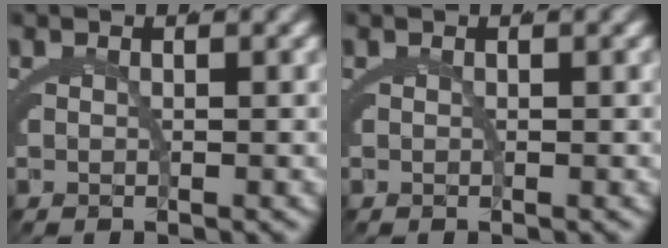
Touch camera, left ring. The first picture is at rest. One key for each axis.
{"total": 0.0}